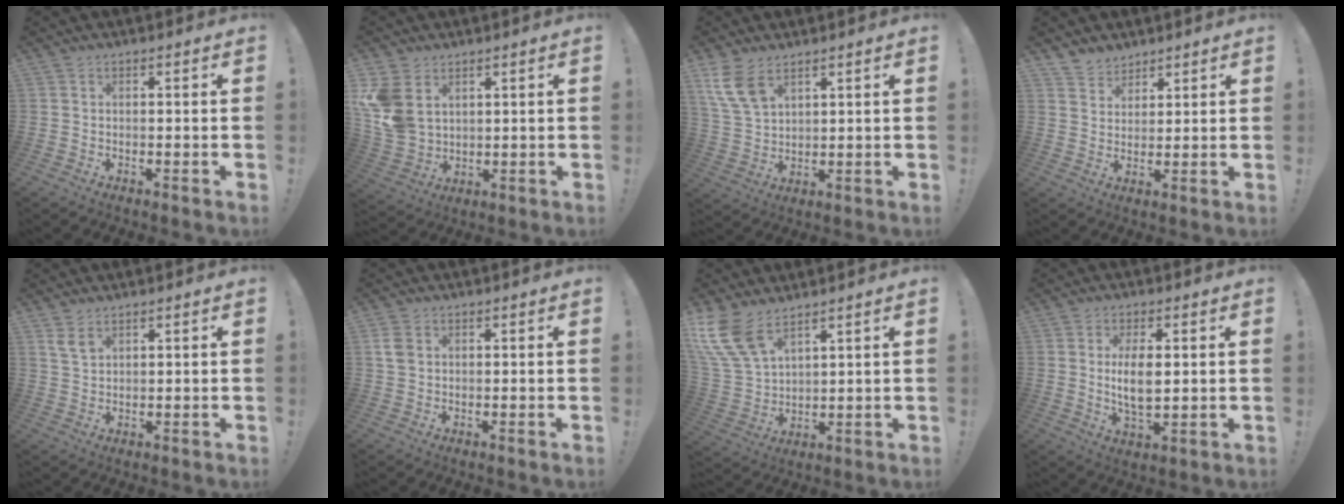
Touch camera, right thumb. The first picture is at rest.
{"total": 10.5, "force": [4.3, 7.6, 5.8], "torque": [-0.119, -0.016, 0.090]}
{"total": 9.0, "force": [5.7, 4.6, 5.3], "torque": [-0.105, -0.021, 0.111]}
{"total": 5.4, "force": [4.5, 3.0, 0.1], "torque": [-0.001, -0.035, 0.086]}
{"total": 3.8, "force": [2.7, 1.7, 2.1], "torque": [-0.028, -0.017, 0.048]}
{"total": 3.8, "force": [1.3, 2.6, 2.5], "torque": [-0.051, 0.000, 0.025]}
{"total": 12.1, "force": [8.3, 5.4, 7.0], "torque": [-0.160, -0.042, 0.161]}
{"total": 7.7, "force": [1.0, 3.5, 6.8], "torque": [-0.126, -0.012, 0.010]}